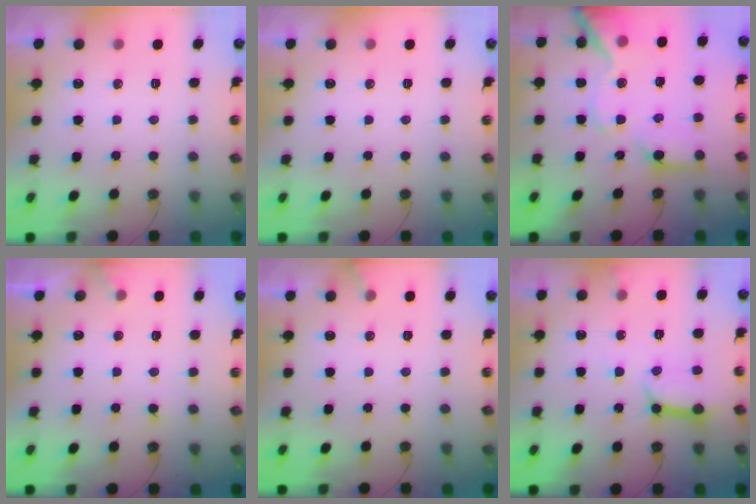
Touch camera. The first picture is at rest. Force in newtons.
{"total": 0.0}
{"total": 14.8, "press": 14.7, "slide": 1.9}
{"total": 6.3, "press": 6.3, "slide": 0.4}
{"total": 3.8, "press": 3.8, "slide": 0.2}
{"total": 10.4, "press": 10.3, "slide": 1.4}